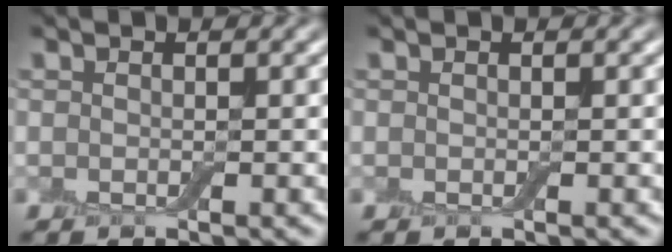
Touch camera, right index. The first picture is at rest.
{"total": 0.0}